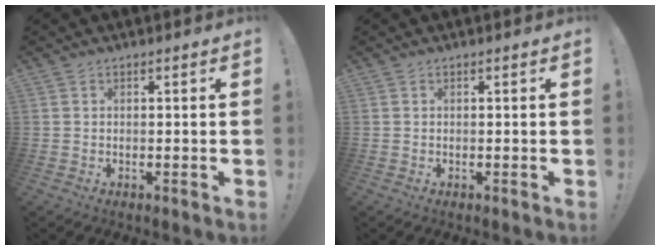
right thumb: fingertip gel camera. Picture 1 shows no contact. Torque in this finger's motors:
{"motor_torque": [0.00, 0.00, 0.00, 0.00, 0.00]}